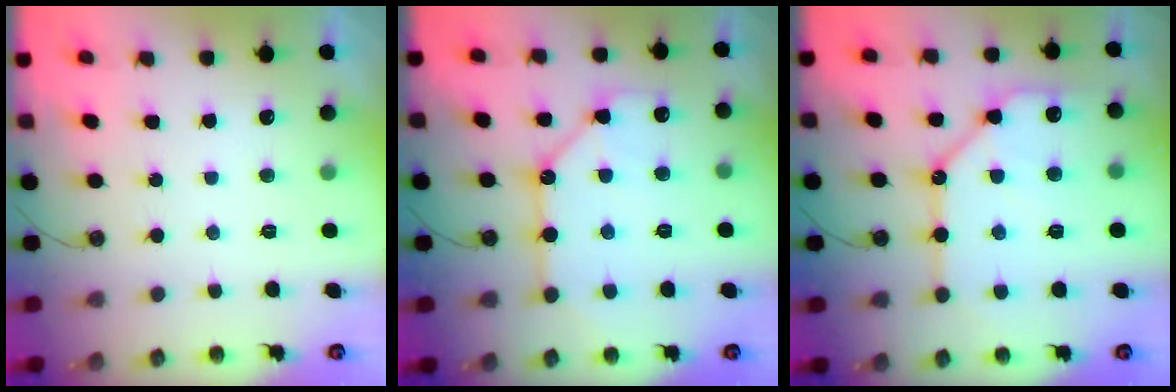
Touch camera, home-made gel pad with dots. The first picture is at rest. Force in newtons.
{"total": 12.8, "press": 12.8, "slide": 1.2}
{"total": 14.3, "press": 14.2, "slide": 1.3}